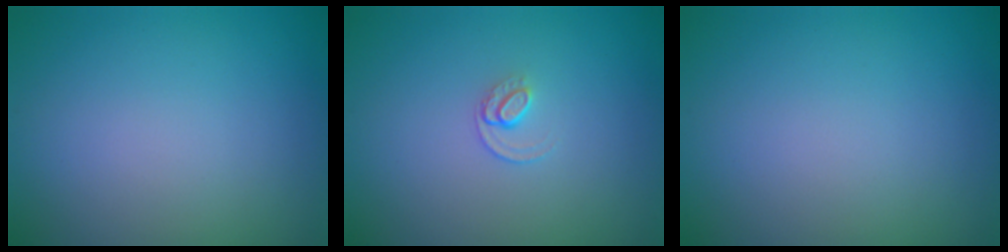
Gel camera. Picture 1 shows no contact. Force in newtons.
{"total": 1.0, "press": 0.6, "slide": 0.8}
{"total": 0.0}